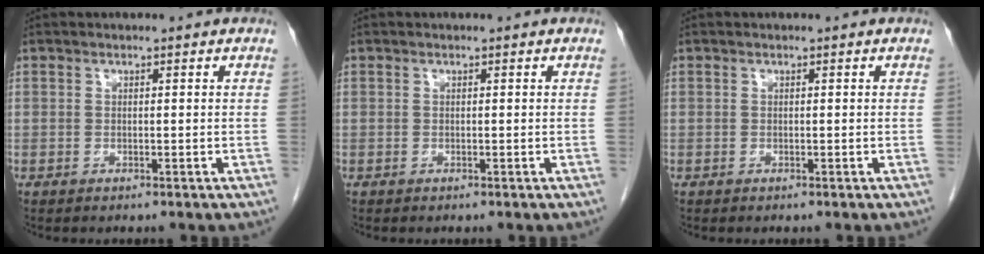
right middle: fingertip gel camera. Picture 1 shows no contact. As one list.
[{"total": 0.0}, {"total": 0.0}]